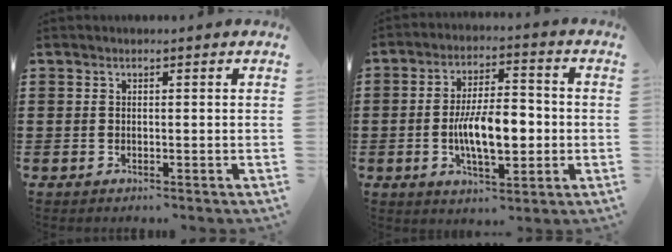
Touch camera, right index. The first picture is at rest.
{"total": 9.4, "force": [-1.5, 4.2, 8.3], "torque": [-0.150, 0.000, -0.032]}